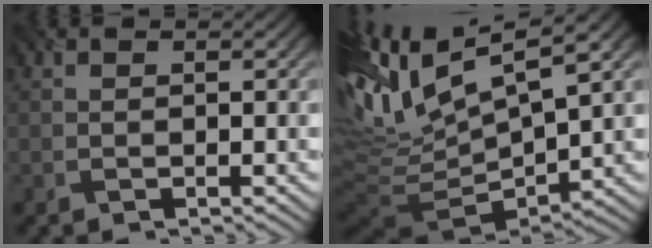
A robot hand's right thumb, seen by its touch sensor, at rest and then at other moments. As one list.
[{"total": 15.2, "force": [5.3, 5.6, 13.0], "torque": [-0.272, 0.008, 0.125]}]